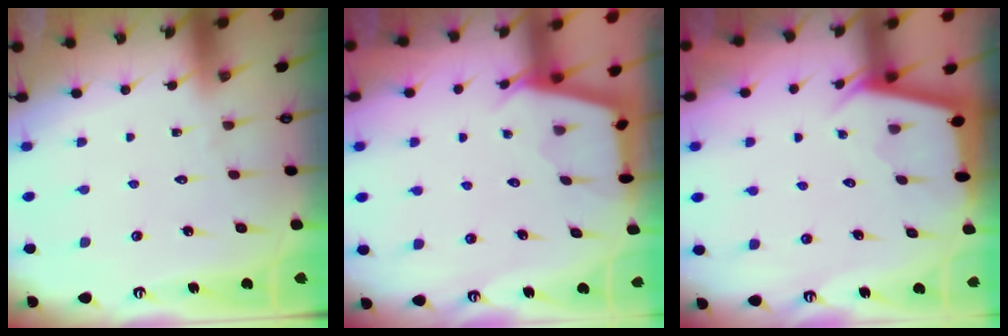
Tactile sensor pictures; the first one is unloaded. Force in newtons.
{"total": 2.8, "press": 2.7, "slide": 0.3}
{"total": 2.8, "press": 2.8, "slide": 0.1}